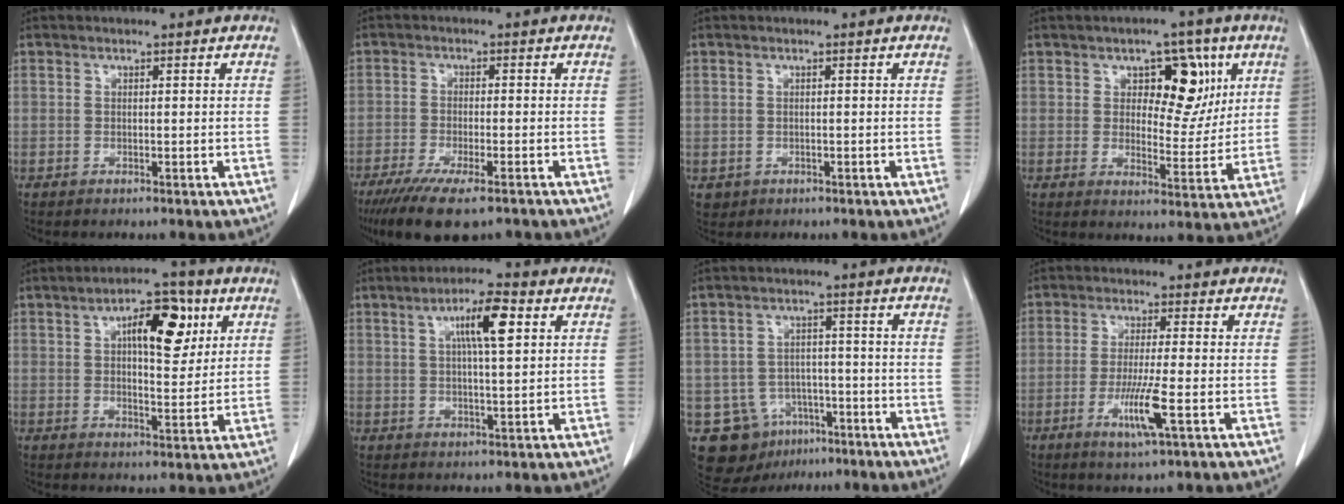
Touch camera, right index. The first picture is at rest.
{"total": 11.2, "force": [-8.3, 2.3, 7.2], "torque": [-0.111, -0.022, -0.129]}
{"total": 1.6, "force": [-0.4, 1.6, 0.1], "torque": [-0.005, 0.005, 0.000]}
{"total": 9.0, "force": [3.5, 5.0, 6.7], "torque": [-0.077, 0.014, 0.052]}
{"total": 9.9, "force": [3.9, 3.8, 8.2], "torque": [-0.125, 0.016, 0.058]}
{"total": 7.4, "force": [2.6, 0.9, 6.9], "torque": [-0.122, 0.009, 0.042]}
{"total": 10.8, "force": [-5.3, 8.9, 3.2], "torque": [-0.059, 0.021, -0.069]}
{"total": 6.7, "force": [-2.4, -0.3, 6.2], "torque": [-0.119, -0.017, -0.045]}